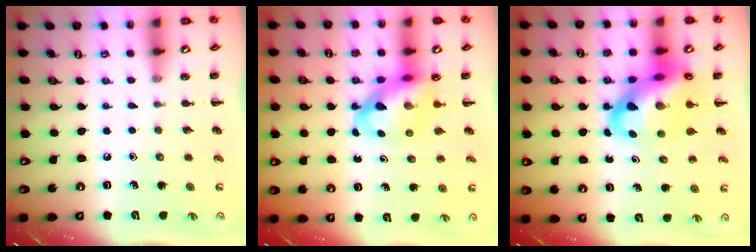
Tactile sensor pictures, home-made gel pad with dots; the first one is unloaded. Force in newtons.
{"total": 12.0, "press": 11.6, "slide": 3.3}
{"total": 17.6, "press": 17.0, "slide": 4.7}